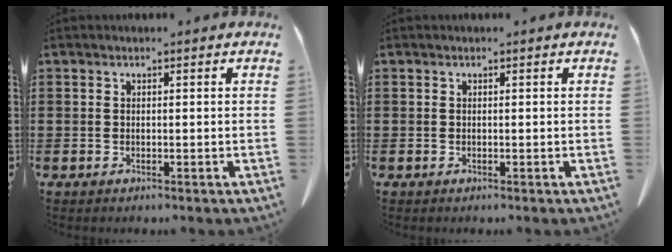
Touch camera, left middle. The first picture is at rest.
{"total": 0.0}